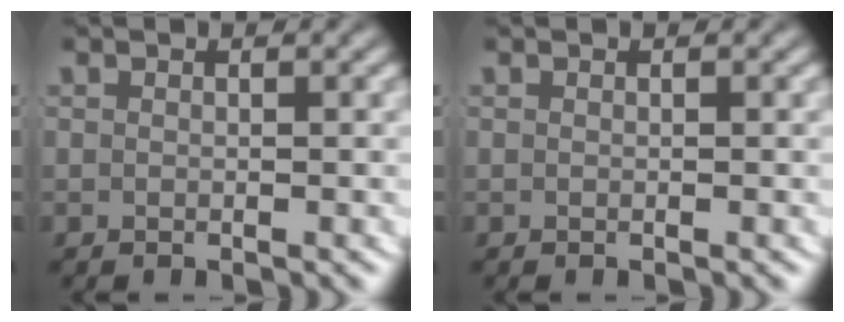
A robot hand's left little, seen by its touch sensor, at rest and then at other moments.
{"total": 0.0}